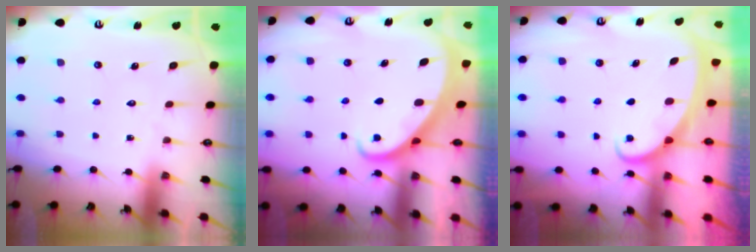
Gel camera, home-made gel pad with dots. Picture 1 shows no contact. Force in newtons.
{"total": 2.5, "press": 2.5, "slide": 0.2}
{"total": 2.2, "press": 2.2, "slide": 0.3}